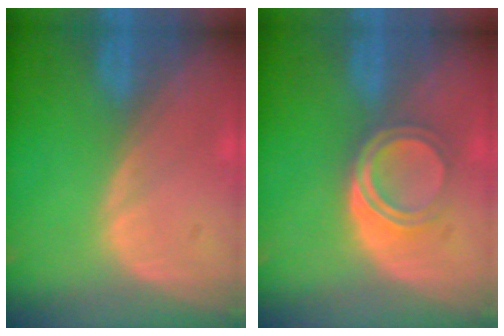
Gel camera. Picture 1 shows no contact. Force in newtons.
{"total": 5.2, "press": 4.5, "slide": 2.7}